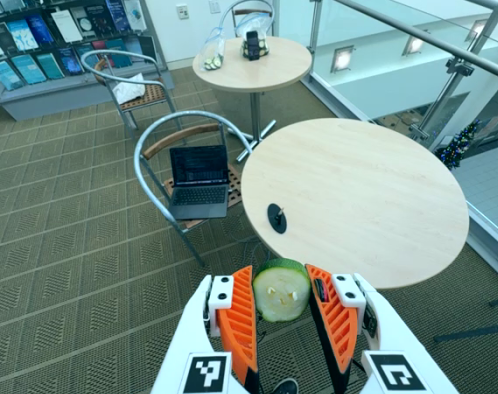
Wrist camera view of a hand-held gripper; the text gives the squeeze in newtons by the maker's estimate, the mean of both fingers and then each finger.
{"total": 8.8, "left": 8.6, "right": 9.0}